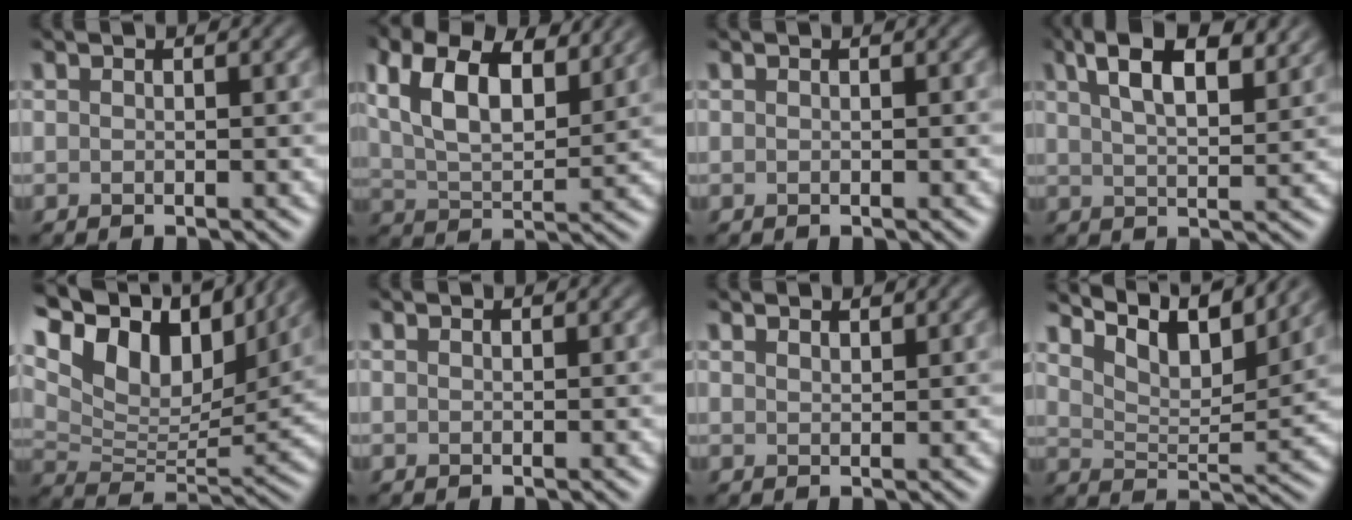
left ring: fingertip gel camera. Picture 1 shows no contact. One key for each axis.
{"total": 8.1, "fx": 4.0, "fy": 3.8, "fz": 5.9, "tx": -0.113, "ty": 0.009, "tz": 0.069}
{"total": 0.0}
{"total": 6.6, "fx": 4.1, "fy": 2.3, "fz": 4.7, "tx": -0.076, "ty": 0.013, "tz": 0.063}
{"total": 13.1, "fx": 8.6, "fy": 6.0, "fz": 7.9, "tx": -0.156, "ty": 0.034, "tz": 0.151}
{"total": 0.0}
{"total": 1.2, "fx": 1.2, "fy": 0.1, "fz": 0.2, "tx": -0.007, "ty": 0.000, "tz": 0.026}
{"total": 7.3, "fx": 6.2, "fy": 1.2, "fz": 3.5, "tx": -0.068, "ty": -0.001, "tz": 0.098}